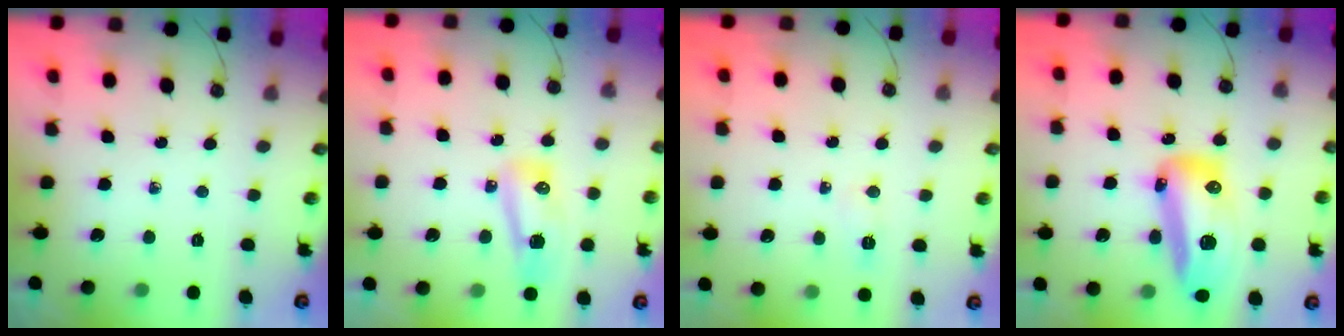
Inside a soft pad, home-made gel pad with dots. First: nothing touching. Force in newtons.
{"total": 19.7, "press": 11.5, "slide": 15.9}
{"total": 6.0, "press": 5.8, "slide": 1.5}
{"total": 19.4, "press": 19.2, "slide": 2.8}